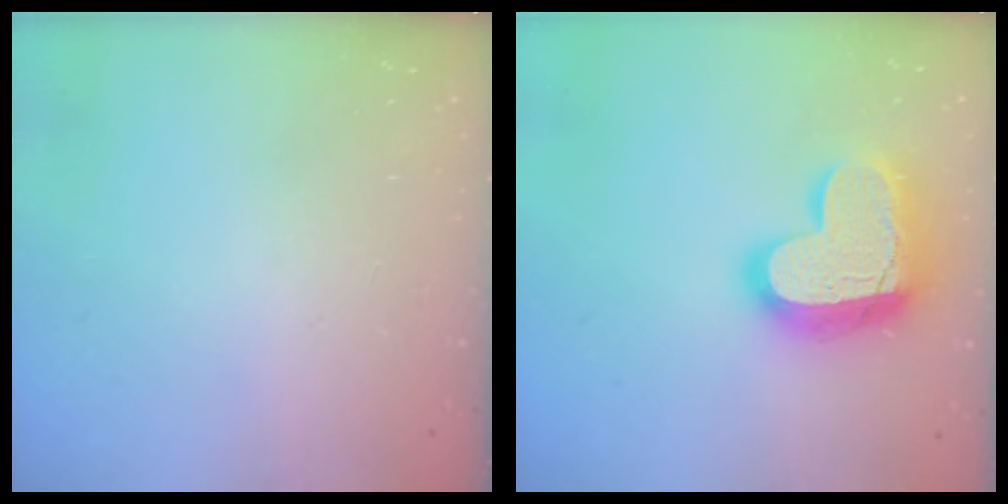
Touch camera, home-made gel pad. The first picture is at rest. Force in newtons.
{"total": 19.3, "press": 19.2, "slide": 1.6}